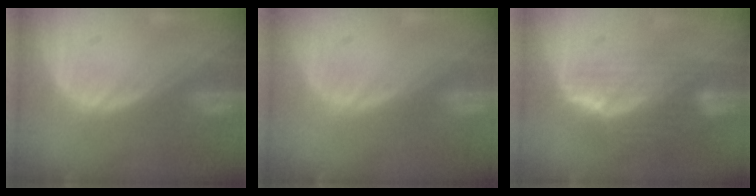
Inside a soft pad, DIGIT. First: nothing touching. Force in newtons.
{"total": 0.0}
{"total": 7.6, "press": 6.8, "slide": 3.3}